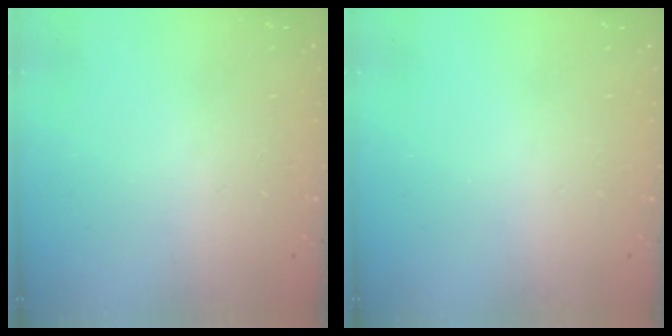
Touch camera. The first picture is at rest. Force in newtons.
{"total": 0.0}